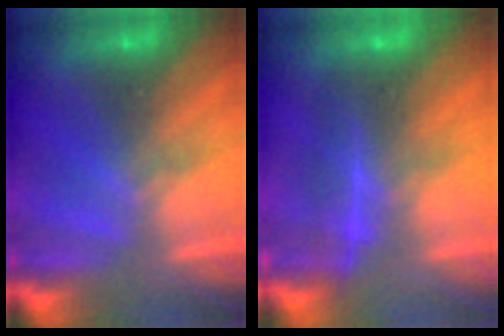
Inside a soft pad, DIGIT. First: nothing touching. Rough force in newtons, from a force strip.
{"total": 2.0}